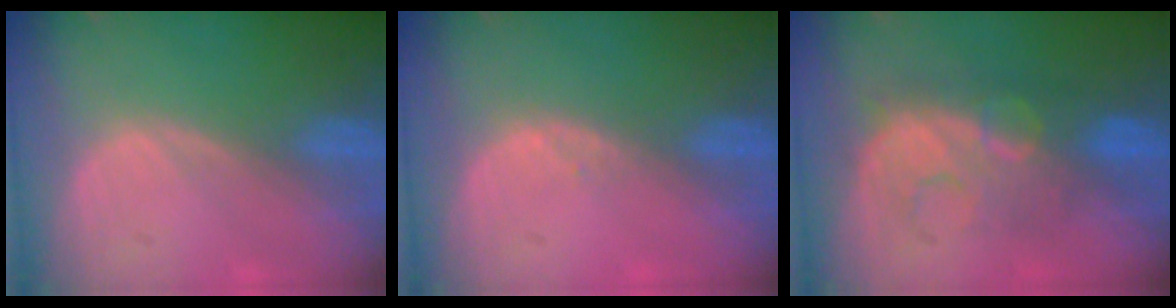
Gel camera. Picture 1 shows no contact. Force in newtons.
{"total": 0.7, "press": 0.5, "slide": 0.5}
{"total": 8.0, "press": 7.9, "slide": 1.5}